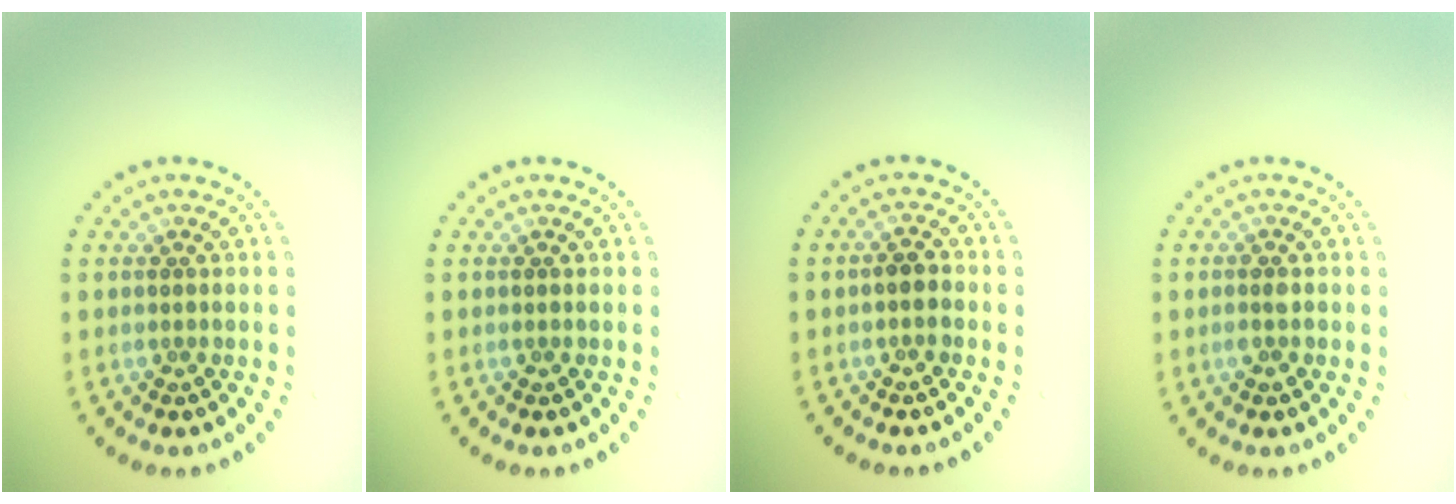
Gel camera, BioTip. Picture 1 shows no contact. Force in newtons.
{"total": 0.0}
{"total": 1.5, "press": 1.3, "slide": 0.6}
{"total": 1.3, "press": 1.2, "slide": 0.5}